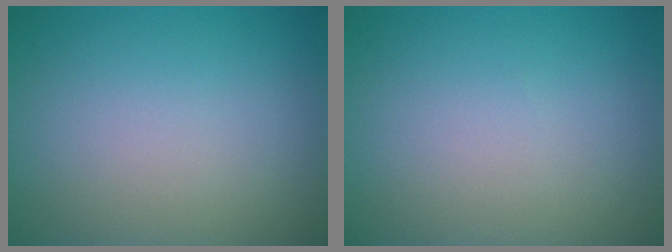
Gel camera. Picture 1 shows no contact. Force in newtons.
{"total": 0.0}